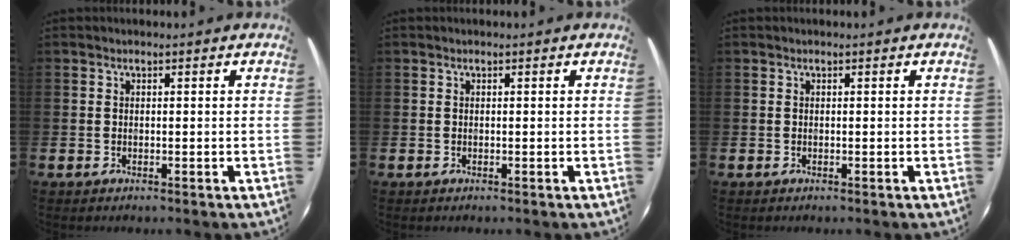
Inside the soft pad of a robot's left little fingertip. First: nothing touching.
{"total": 0.0}
{"total": 0.0}